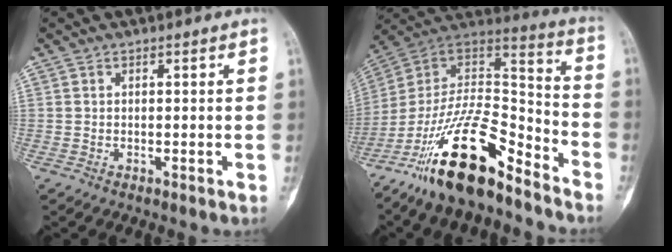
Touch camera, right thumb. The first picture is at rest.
{"total": 21.4, "force": [-14.8, 7.5, 13.7], "torque": [-0.236, 0.096, -0.264]}